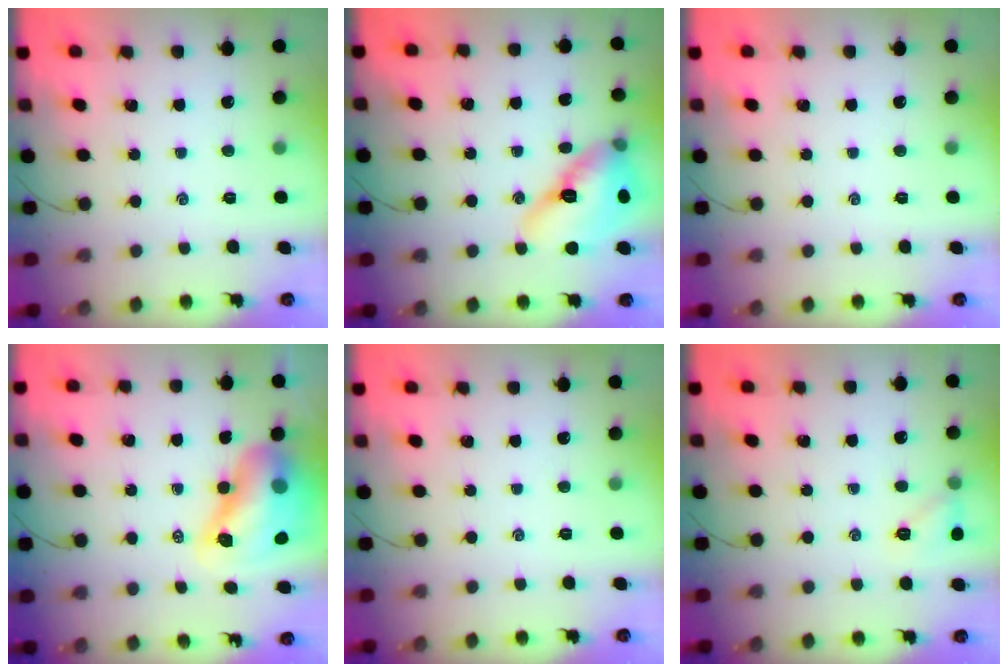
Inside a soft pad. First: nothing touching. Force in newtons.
{"total": 15.5, "press": 15.0, "slide": 4.1}
{"total": 0.0}
{"total": 14.3, "press": 13.7, "slide": 4.0}
{"total": 0.0}
{"total": 8.0, "press": 7.8, "slide": 1.7}